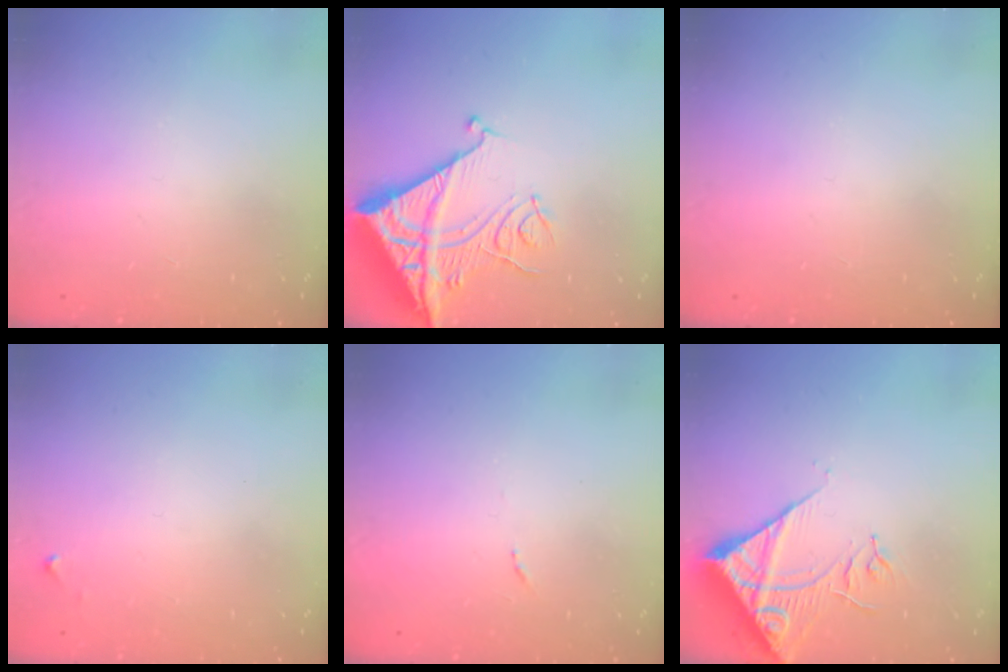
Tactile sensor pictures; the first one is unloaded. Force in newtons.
{"total": 16.7, "press": 16.6, "slide": 1.8}
{"total": 0.0}
{"total": 3.9, "press": 3.9, "slide": 0.6}
{"total": 4.6, "press": 4.6, "slide": 0.6}
{"total": 11.7, "press": 11.6, "slide": 1.5}